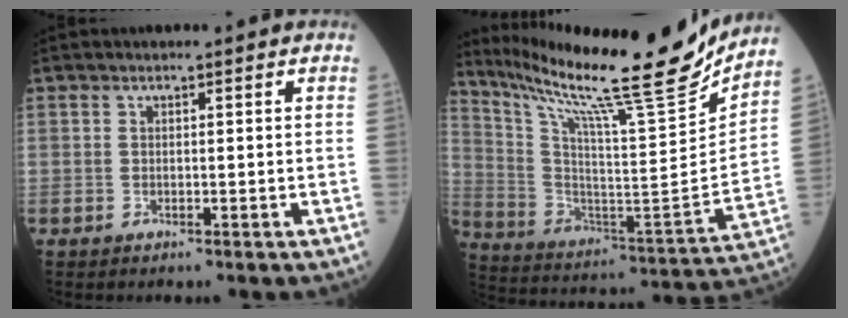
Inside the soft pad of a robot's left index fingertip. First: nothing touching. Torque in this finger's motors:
{"motor_torque": [0.86, -1.27, 0.16, 0.05]}